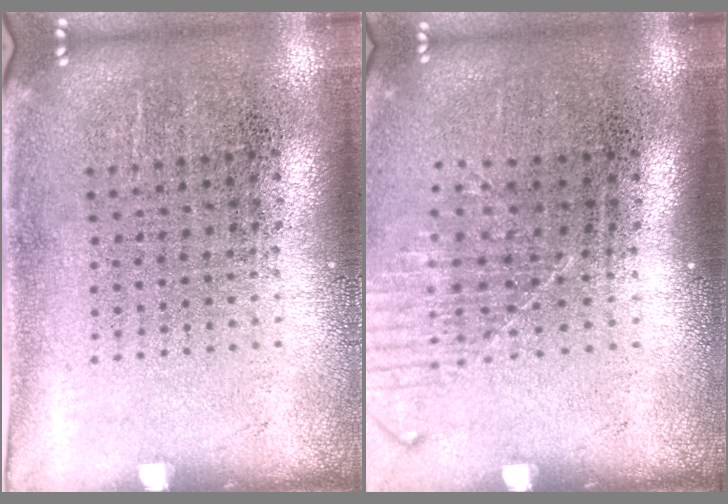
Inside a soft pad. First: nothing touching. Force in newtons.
{"total": 1.3, "press": 1.1, "slide": 0.8}